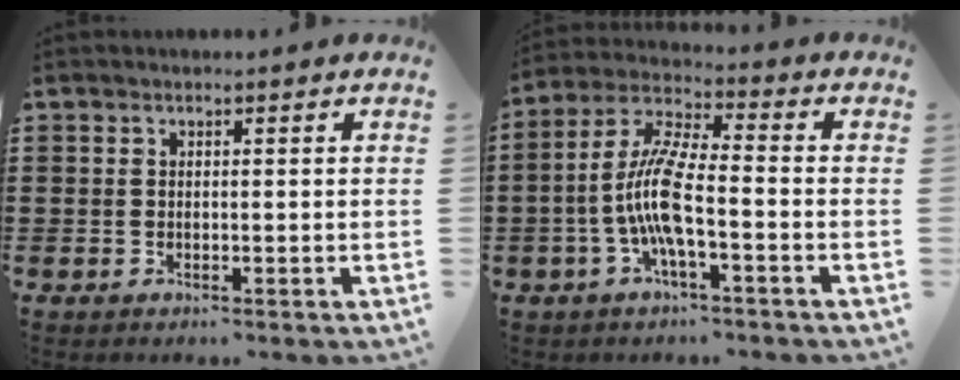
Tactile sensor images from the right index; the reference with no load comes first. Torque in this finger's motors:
{"motor_torque": [2.14, 0.00, 1.05, 0.21]}